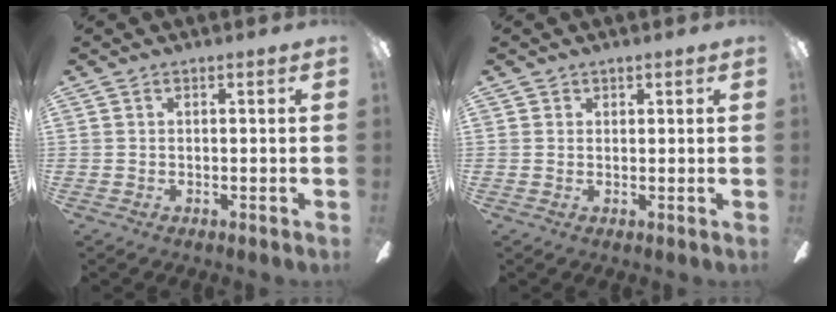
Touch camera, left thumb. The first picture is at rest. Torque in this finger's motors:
{"motor_torque": [0.36, 0.11, -0.23, 0.13, -0.04]}